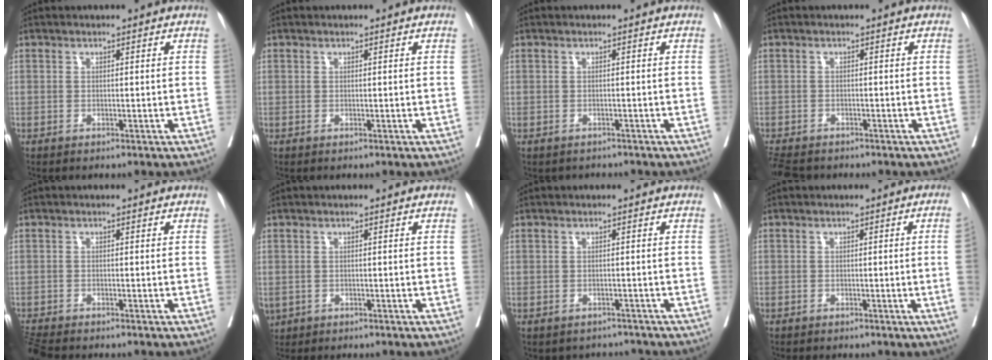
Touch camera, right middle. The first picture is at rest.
{"total": 0.0}
{"total": 1.5, "force": [-1.3, 0.7, 0.2], "torque": [-0.009, -0.001, -0.018]}
{"total": 6.8, "force": [-5.5, 2.8, 2.7], "torque": [-0.056, -0.011, -0.088]}
{"total": 3.8, "force": [-3.6, 0.4, 1.0], "torque": [-0.022, -0.017, -0.069]}
{"total": 2.7, "force": [-1.2, 2.2, 1.0], "torque": [-0.023, -0.002, -0.012]}
{"total": 3.4, "force": [-3.1, 1.5, -0.2], "torque": [0.008, 0.011, -0.039]}
{"total": 3.1, "force": [-0.7, -0.8, 2.9], "torque": [-0.034, -0.001, -0.011]}